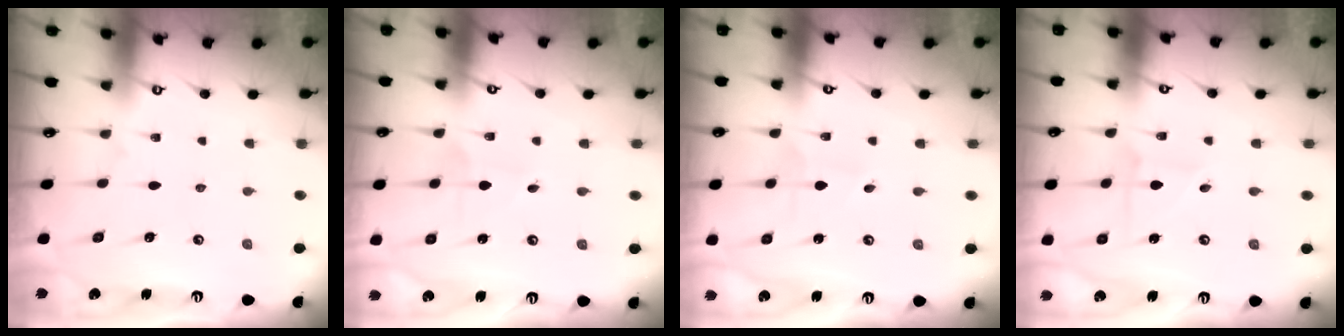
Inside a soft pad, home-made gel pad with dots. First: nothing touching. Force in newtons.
{"total": 1.2, "press": 1.2, "slide": 0.1}
{"total": 0.6, "press": 0.6, "slide": 0.1}
{"total": 2.2, "press": 2.2, "slide": 0.2}